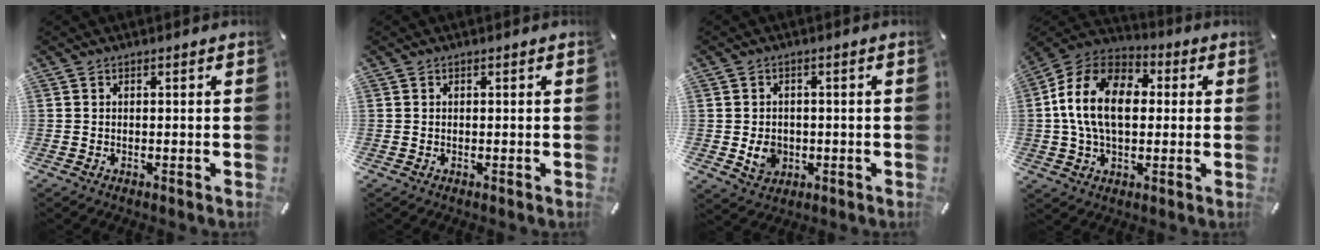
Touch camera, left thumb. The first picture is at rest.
{"total": 0.0}
{"total": 5.3, "force": [-0.8, 4.6, 2.3], "torque": [-0.023, -0.002, -0.015]}
{"total": 15.8, "force": [1.0, 10.8, 11.5], "torque": [-0.252, 0.012, 0.013]}